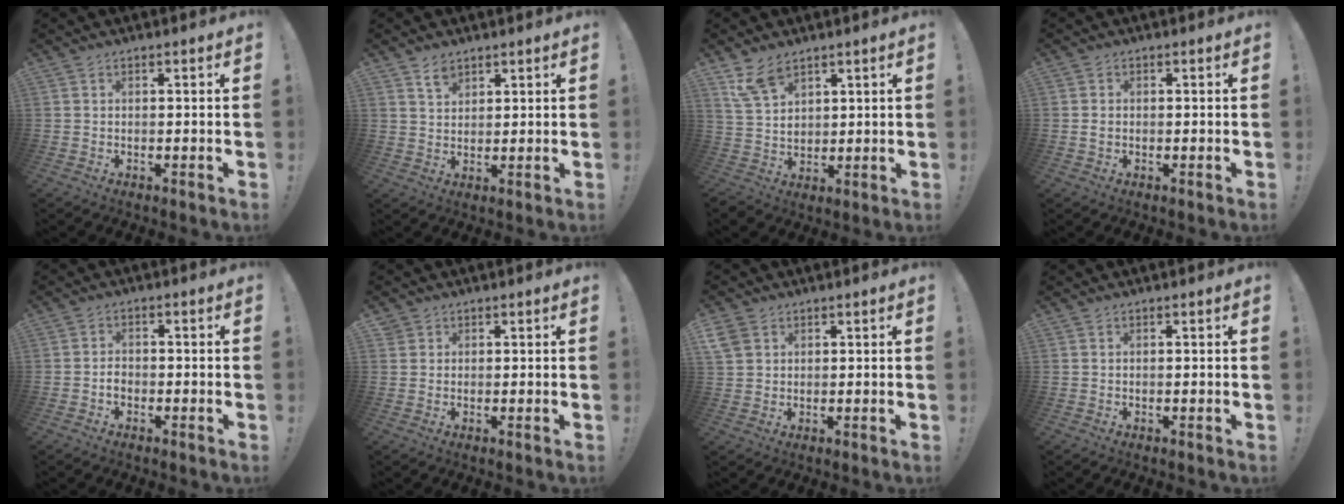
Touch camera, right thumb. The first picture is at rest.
{"total": 3.7, "force": [2.7, 2.0, 1.6], "torque": [-0.020, -0.015, 0.049]}
{"total": 9.9, "force": [6.6, 6.0, 4.3], "torque": [-0.085, -0.028, 0.133]}
{"total": 1.3, "force": [0.1, 1.1, 0.8], "torque": [-0.015, 0.005, 0.002]}
{"total": 2.4, "force": [-1.0, 1.7, 1.3], "torque": [-0.022, 0.009, -0.018]}
{"total": 1.8, "force": [1.4, 1.2, 0.1], "torque": [0.003, -0.008, 0.024]}
{"total": 4.4, "force": [2.3, 3.2, 1.9], "torque": [-0.033, -0.005, 0.048]}
{"total": 0.0}